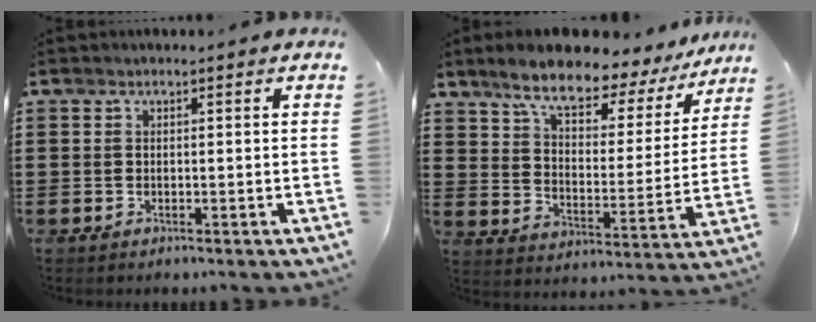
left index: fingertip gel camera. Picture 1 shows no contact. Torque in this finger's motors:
{"motor_torque": [1.88, -0.26, 1.00, 0.21]}